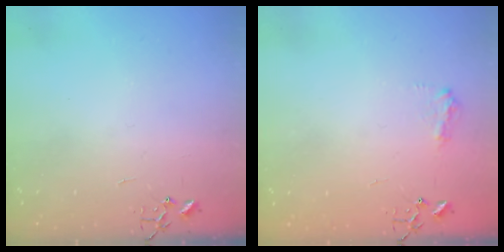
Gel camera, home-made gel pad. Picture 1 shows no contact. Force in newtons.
{"total": 7.9, "press": 7.9, "slide": 0.6}